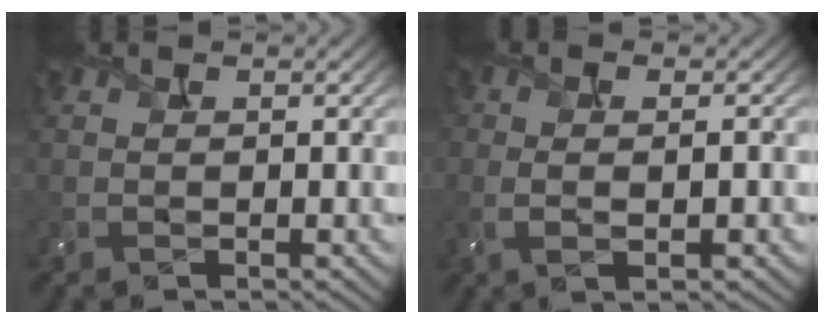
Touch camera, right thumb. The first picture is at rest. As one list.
[{"total": 3.6, "force": [-0.2, 1.0, 3.4], "torque": [-0.064, 0.003, -0.006]}]